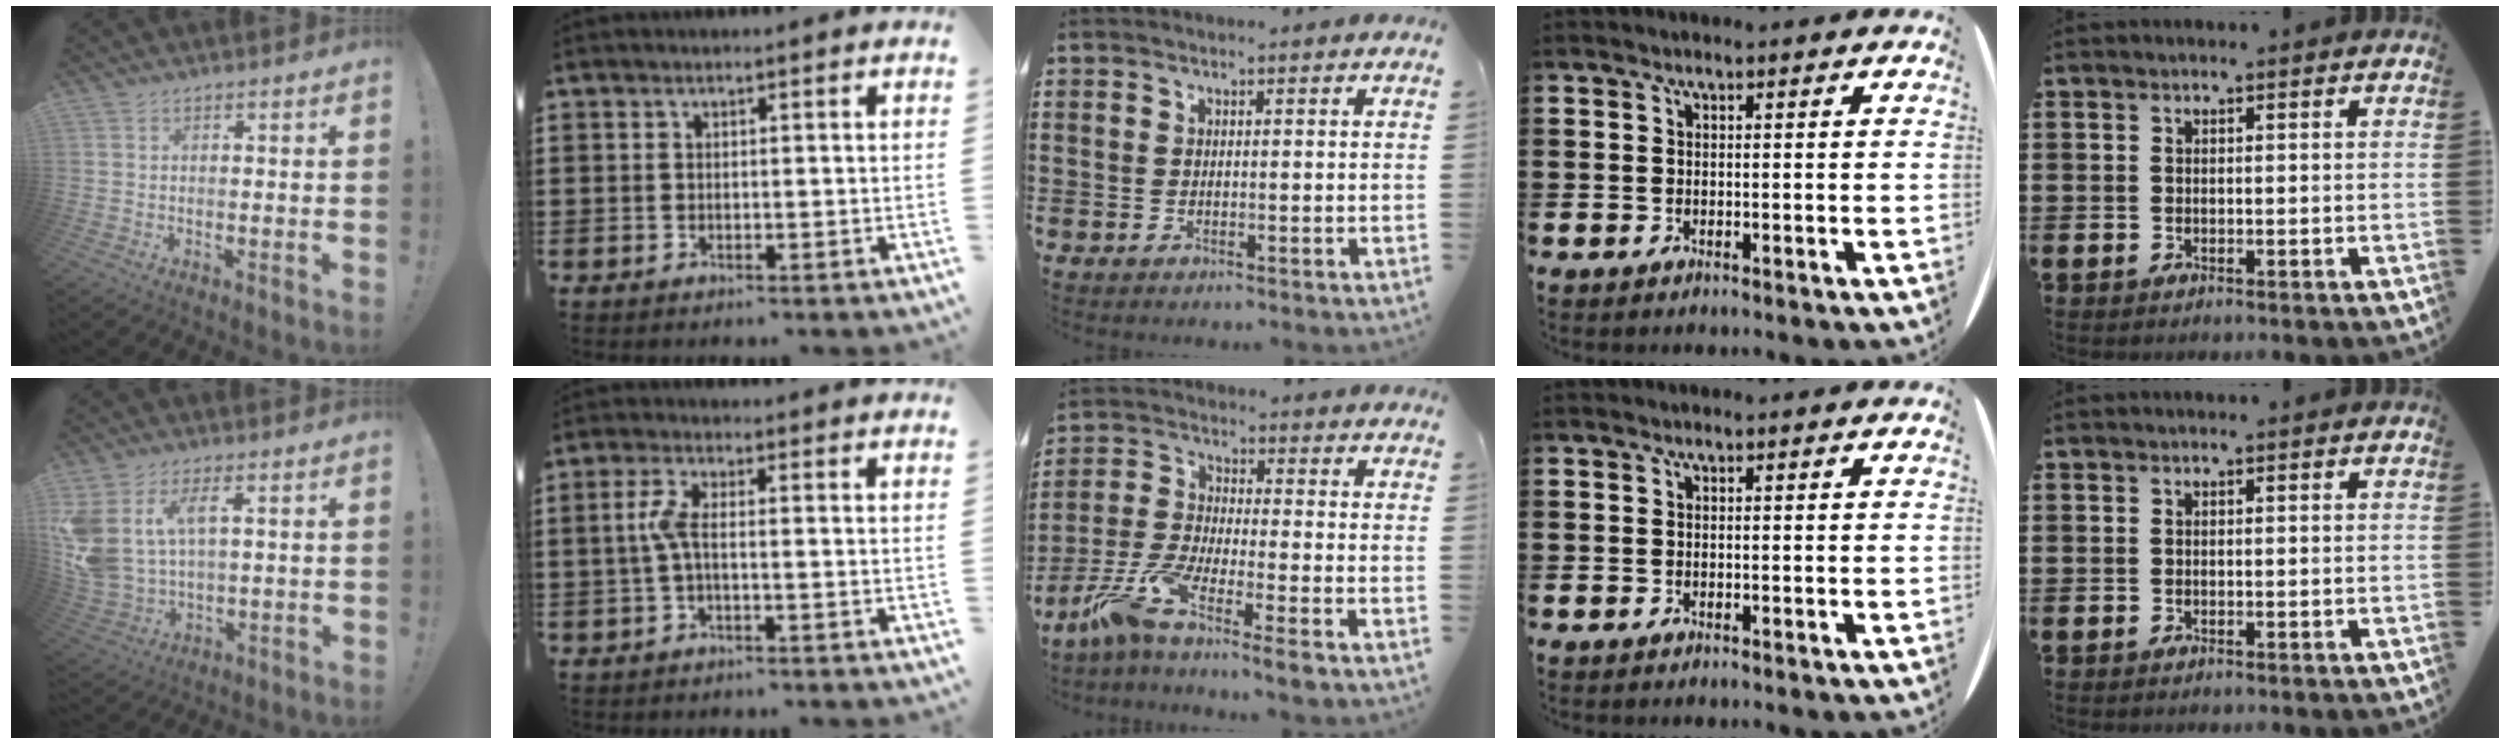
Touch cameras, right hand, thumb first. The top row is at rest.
{"thumb": {"total": 10.4, "force": [4.0, 5.9, 7.7], "torque": [-0.164, -0.014, 0.075]}, "index": {"total": 4.2, "force": [-0.7, 1.1, 4.0], "torque": [-0.096, -0.004, -0.021]}, "middle": {"total": 7.7, "force": [-6.0, 0.9, 4.8], "torque": [-0.120, -0.012, -0.120]}}